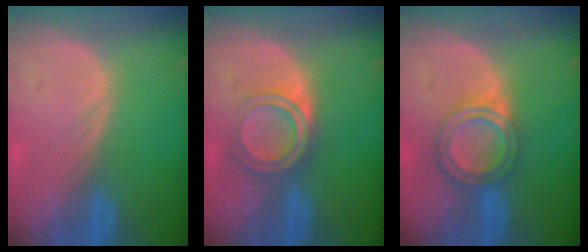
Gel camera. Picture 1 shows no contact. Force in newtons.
{"total": 5.3, "press": 4.9, "slide": 1.9}
{"total": 6.2, "press": 5.4, "slide": 3.0}